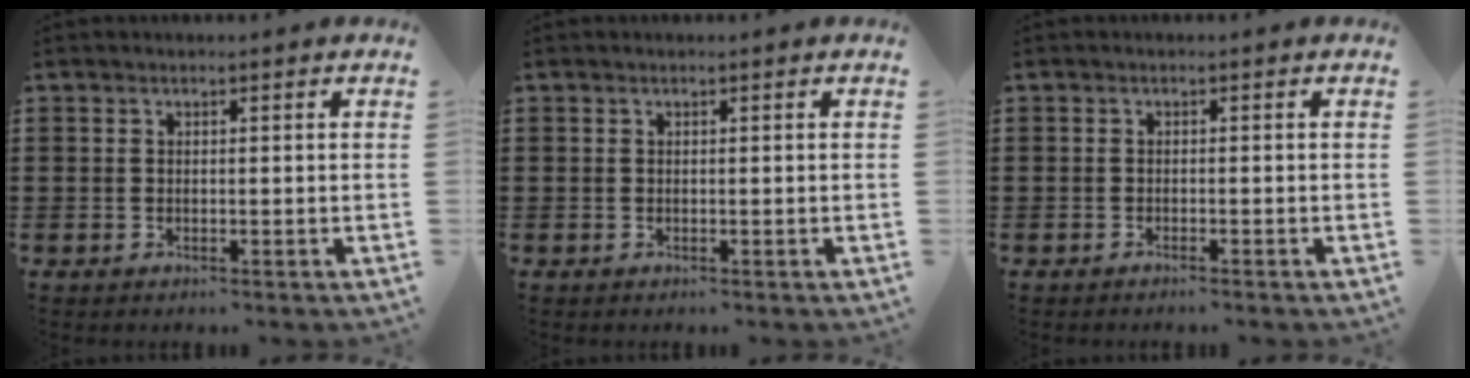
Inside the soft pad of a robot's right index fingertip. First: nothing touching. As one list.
[{"total": 0.0}, {"total": 0.6, "force": [-0.5, -0.2, 0.2], "torque": [-0.005, -0.001, -0.010]}]